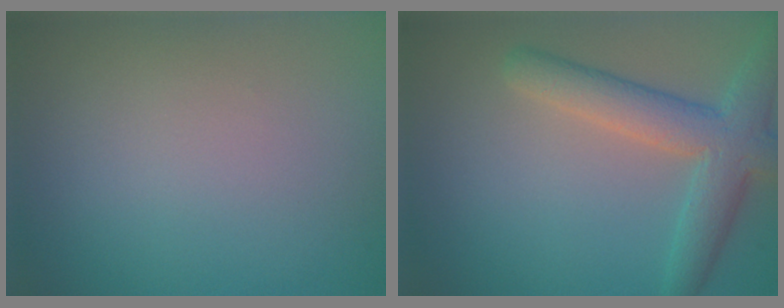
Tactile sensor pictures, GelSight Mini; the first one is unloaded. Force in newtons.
{"total": 5.2, "press": 5.2, "slide": 0.2}